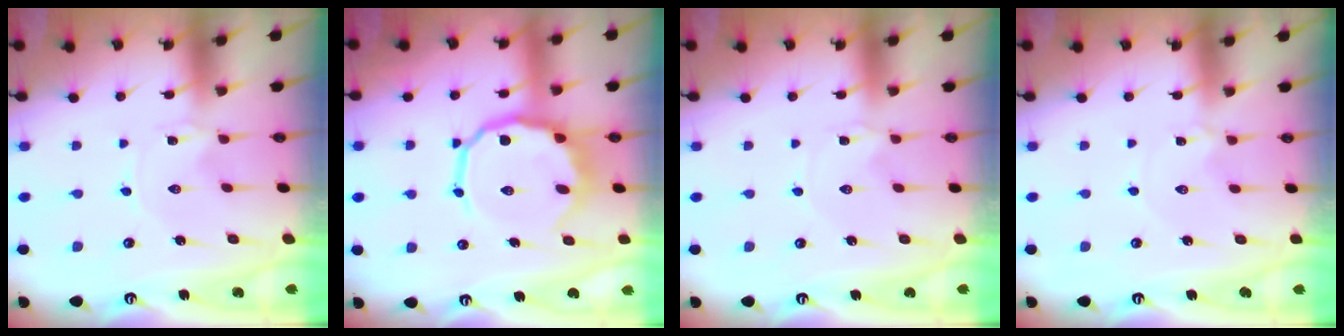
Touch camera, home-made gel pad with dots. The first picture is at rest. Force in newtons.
{"total": 11.7, "press": 11.3, "slide": 3.2}
{"total": 1.4, "press": 1.4, "slide": 0.3}
{"total": 1.8, "press": 1.7, "slide": 0.3}